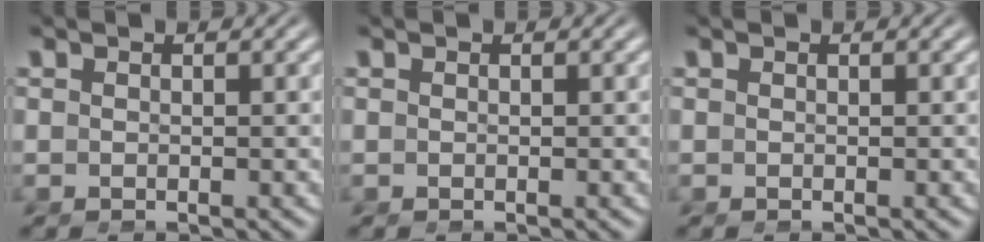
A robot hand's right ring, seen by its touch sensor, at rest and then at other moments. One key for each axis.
{"total": 0.0}
{"total": 0.0}